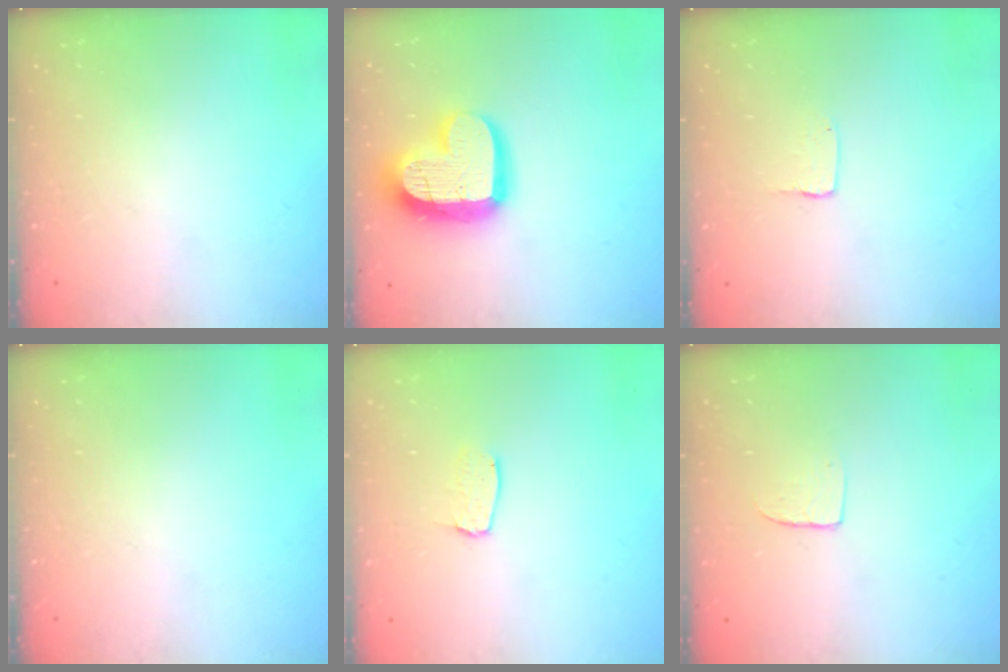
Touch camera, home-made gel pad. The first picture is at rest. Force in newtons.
{"total": 16.9, "press": 16.9, "slide": 1.3}
{"total": 2.0, "press": 2.0, "slide": 0.2}
{"total": 0.0}
{"total": 3.6, "press": 3.6, "slide": 0.3}
{"total": 4.3, "press": 4.3, "slide": 0.3}